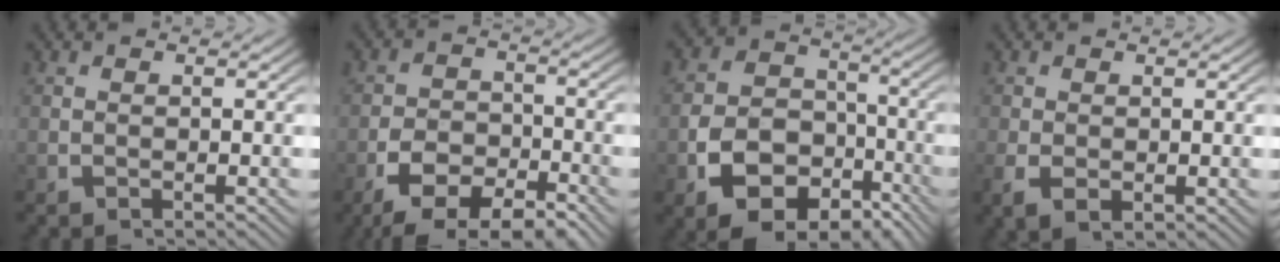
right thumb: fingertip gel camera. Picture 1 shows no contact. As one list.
[{"total": 7.2, "force": [-4.4, 4.2, 3.9], "torque": [-0.065, -0.030, -0.060]}, {"total": 11.8, "force": [-4.5, 9.3, 5.7], "torque": [-0.108, -0.044, -0.067]}, {"total": 1.6, "force": [-0.1, 1.0, 1.2], "torque": [-0.032, -0.012, 0.010]}]